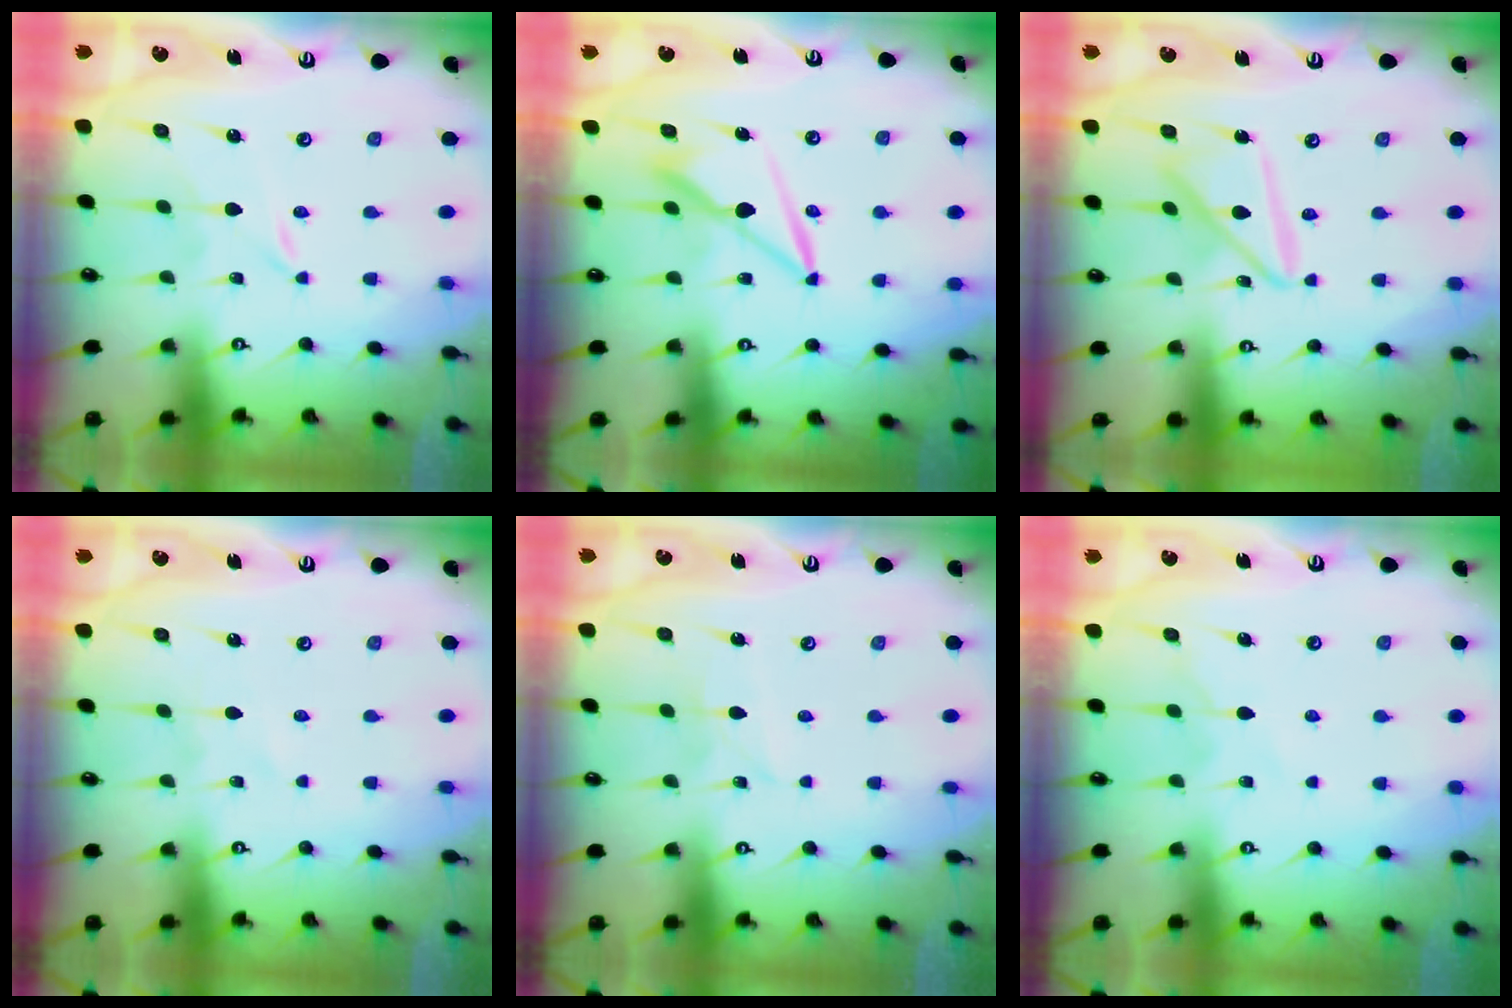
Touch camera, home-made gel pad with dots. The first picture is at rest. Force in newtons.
{"total": 7.7, "press": 7.6, "slide": 1.2}
{"total": 13.3, "press": 13.2, "slide": 1.3}
{"total": 1.1, "press": 1.1, "slide": 0.1}
{"total": 5.3, "press": 5.3, "slide": 0.4}
{"total": 7.7, "press": 7.7, "slide": 0.7}